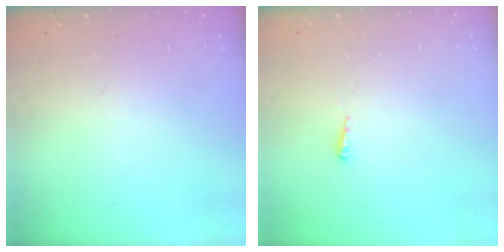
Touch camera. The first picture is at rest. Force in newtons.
{"total": 3.8, "press": 3.7, "slide": 0.6}